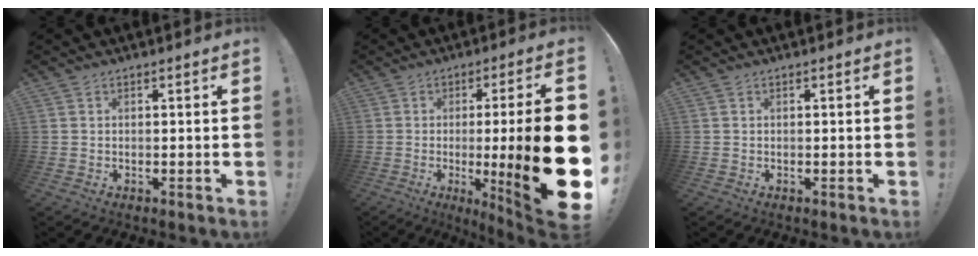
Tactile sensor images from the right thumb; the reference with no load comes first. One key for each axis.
{"total": 23.5, "fx": -3.0, "fy": 1.4, "fz": 23.2, "tx": -0.353, "ty": -0.016, "tz": -0.039}
{"total": 0.0}